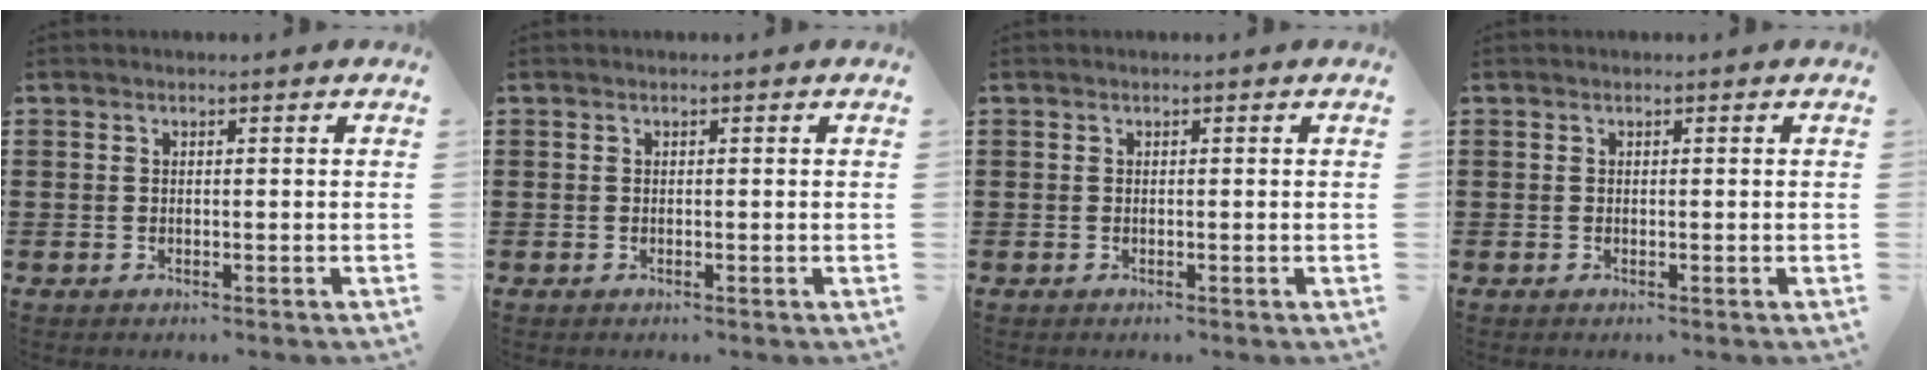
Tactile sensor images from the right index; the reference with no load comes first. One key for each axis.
{"total": 0.0}
{"total": 0.0}
{"total": 0.0}